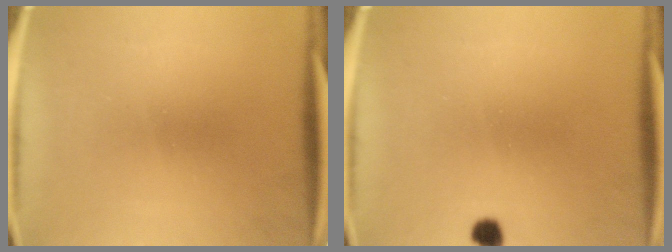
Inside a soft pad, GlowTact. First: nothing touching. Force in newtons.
{"total": 2.0}